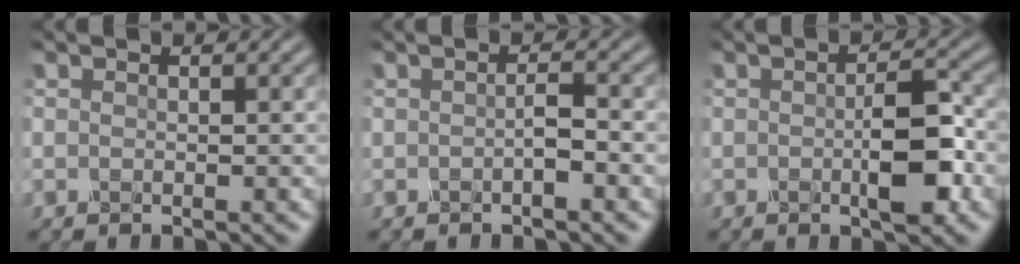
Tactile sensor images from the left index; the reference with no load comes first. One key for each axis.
{"total": 1.0, "fx": -0.4, "fy": 0.0, "fz": 1.0, "tx": -0.016, "ty": 0.009, "tz": -0.007}
{"total": 4.1, "fx": -1.1, "fy": 0.9, "fz": 3.8, "tx": -0.071, "ty": 0.007, "tz": -0.018}